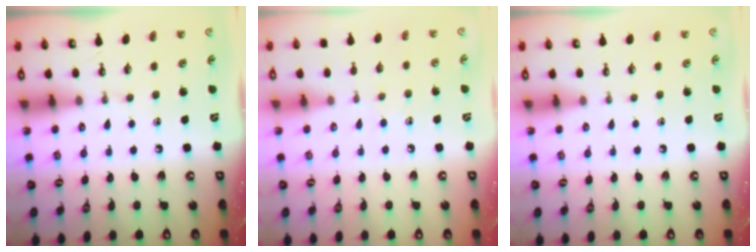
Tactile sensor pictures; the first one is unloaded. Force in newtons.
{"total": 7.7, "press": 7.7, "slide": 0.7}
{"total": 0.0}